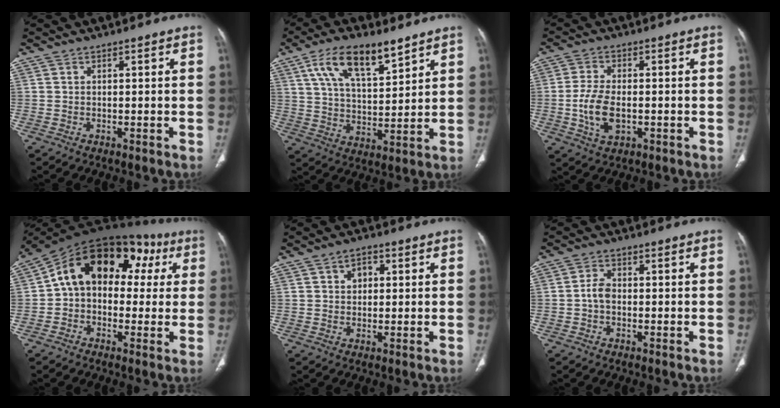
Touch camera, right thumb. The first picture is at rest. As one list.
[{"total": 14.0, "force": [8.2, 5.7, 9.7], "torque": [-0.152, -0.029, 0.154]}, {"total": 7.8, "force": [-1.3, 4.4, 6.3], "torque": [-0.131, 0.001, -0.022]}, {"total": 18.7, "force": [3.9, 12.5, 13.4], "torque": [-0.161, 0.055, 0.045]}, {"total": 3.6, "force": [1.1, 2.6, 2.2], "torque": [-0.019, 0.002, 0.015]}, {"total": 2.9, "force": [-0.6, 1.9, 2.1], "torque": [-0.034, 0.009, -0.017]}]